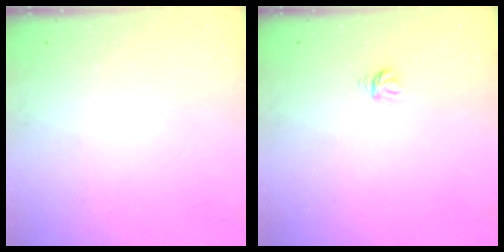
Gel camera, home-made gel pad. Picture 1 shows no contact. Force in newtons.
{"total": 3.8, "press": 3.8, "slide": 0.2}